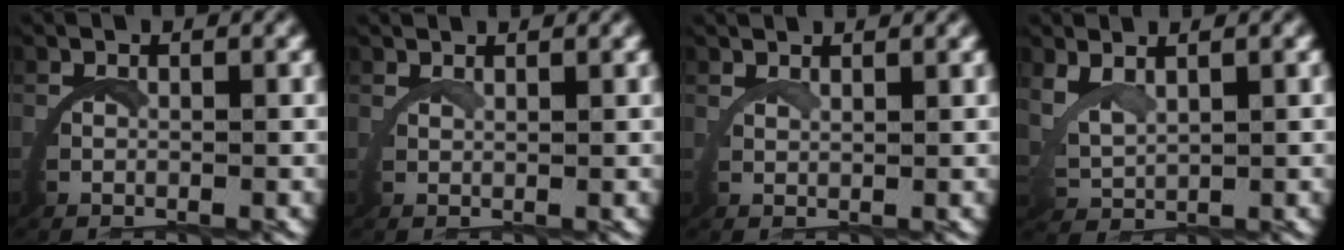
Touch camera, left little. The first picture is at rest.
{"total": 1.9, "force": [1.6, -1.0, 0.0], "torque": [0.002, 0.005, 0.028]}
{"total": 2.3, "force": [2.0, -1.1, 0.0], "torque": [0.000, 0.004, 0.034]}
{"total": 2.3, "force": [2.0, 0.7, 1.0], "torque": [-0.046, -0.007, 0.049]}